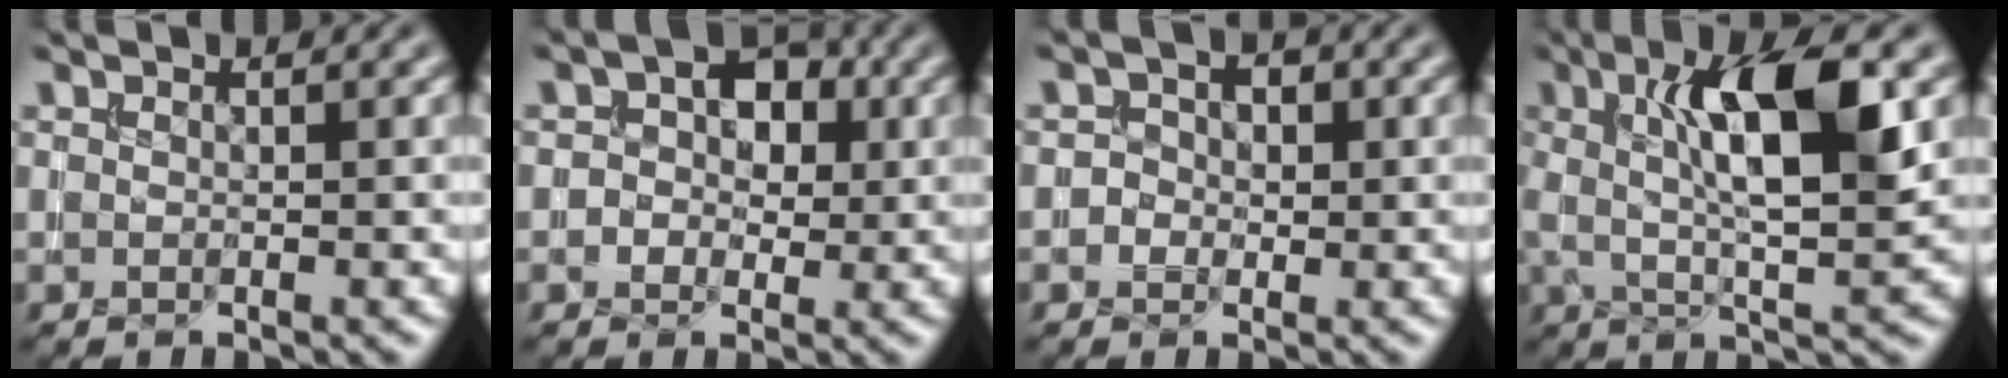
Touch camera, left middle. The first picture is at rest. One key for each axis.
{"total": 3.9, "fx": 0.4, "fy": 3.1, "fz": 2.4, "tx": -0.019, "ty": 0.004, "tz": -0.003}
{"total": 1.9, "fx": -0.2, "fy": 1.7, "fz": 0.6, "tx": 0.005, "ty": 0.002, "tz": -0.009}
{"total": 9.2, "fx": 2.0, "fy": 2.6, "fz": 8.6, "tx": -0.137, "ty": 0.000, "tz": 0.034}